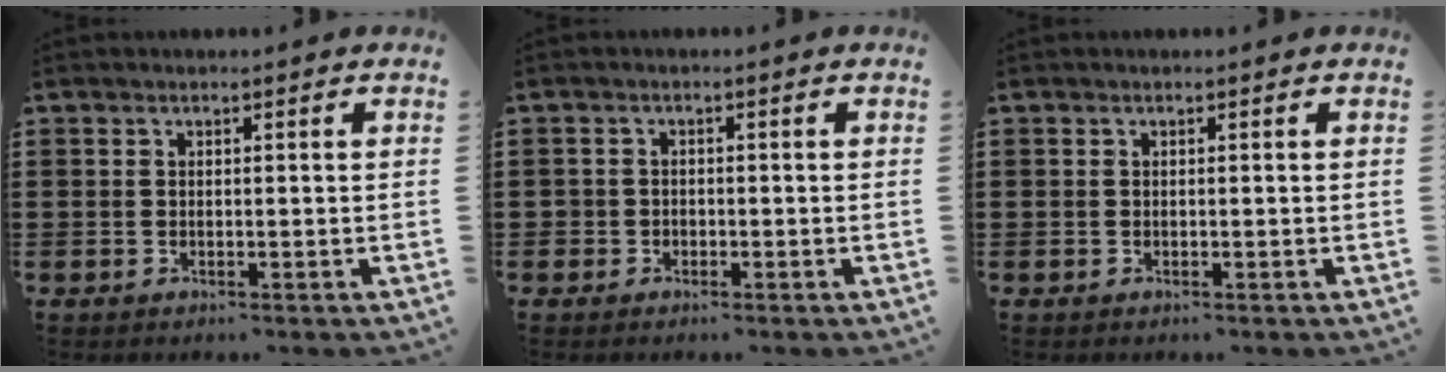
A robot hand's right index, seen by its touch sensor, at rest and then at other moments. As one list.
[{"total": 1.3, "force": [-0.6, 1.2, 0.1], "torque": [-0.005, 0.002, -0.016]}, {"total": 0.0}]